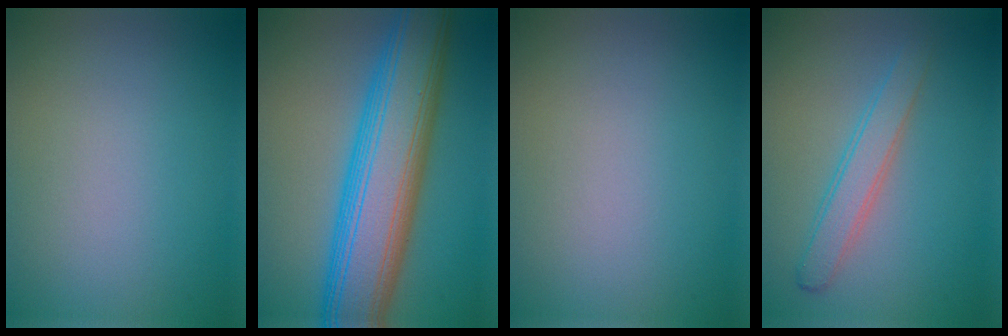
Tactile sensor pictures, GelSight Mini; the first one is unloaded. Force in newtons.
{"total": 11.4, "press": 11.4, "slide": 0.3}
{"total": 0.0}
{"total": 2.6, "press": 2.6, "slide": 0.2}